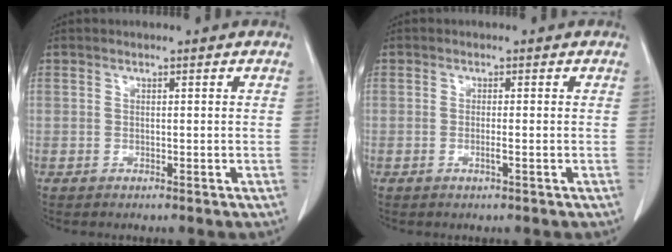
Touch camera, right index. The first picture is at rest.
{"total": 0.7, "force": [-0.2, 0.0, 0.7], "torque": [-0.014, -0.001, -0.003]}